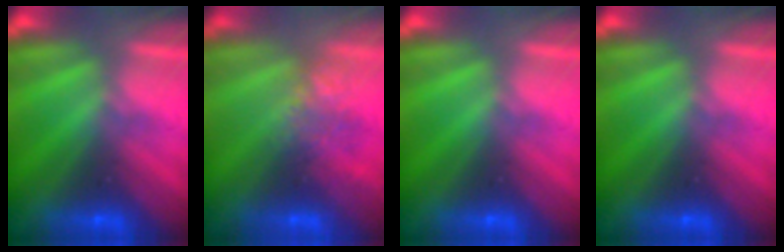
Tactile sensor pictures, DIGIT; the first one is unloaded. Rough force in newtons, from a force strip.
{"total": 2.6}
{"total": 0.0}
{"total": 0.0}